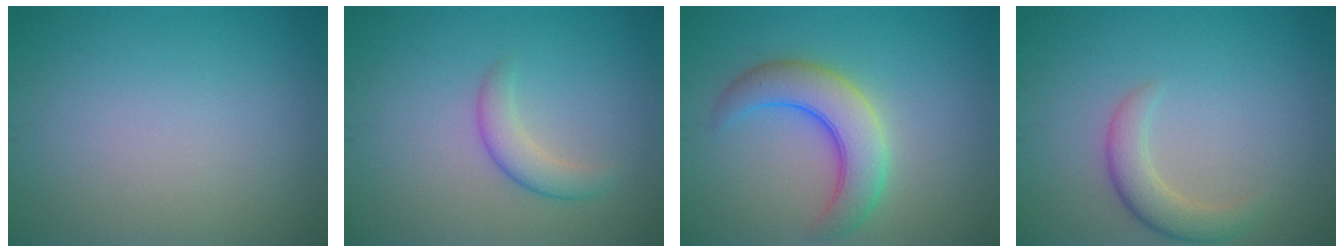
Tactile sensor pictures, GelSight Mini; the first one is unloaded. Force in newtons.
{"total": 2.4, "press": 2.4, "slide": 0.1}
{"total": 5.7, "press": 5.7, "slide": 0.3}
{"total": 2.9, "press": 2.9, "slide": 0.2}